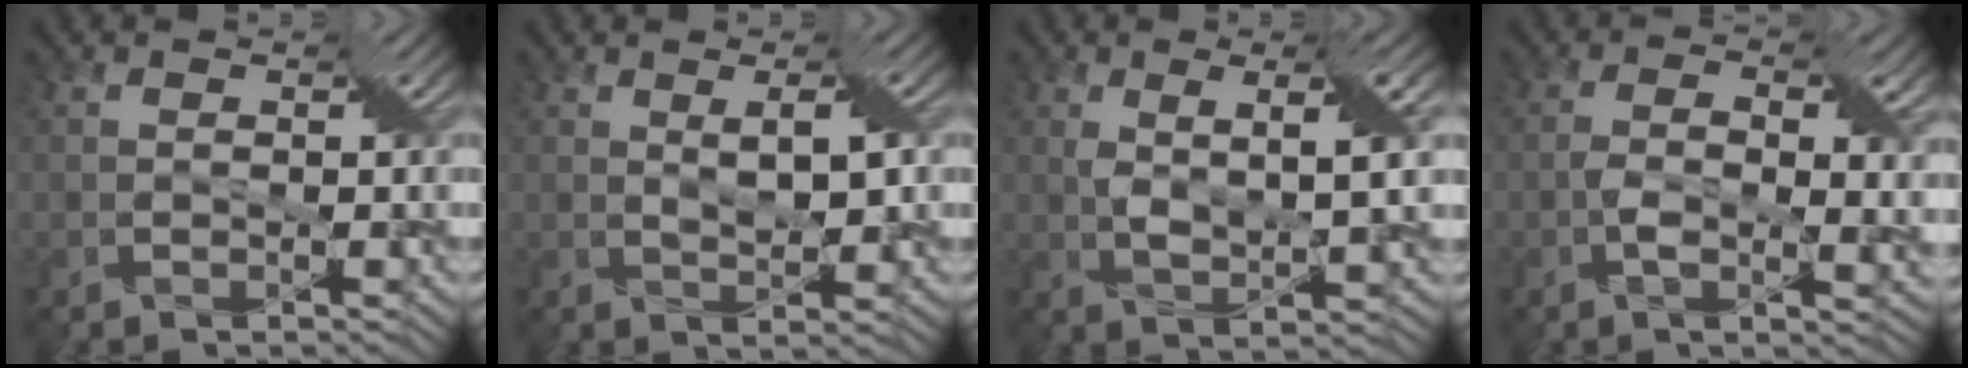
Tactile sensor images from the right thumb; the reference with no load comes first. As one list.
[{"total": 2.4, "force": [1.2, 0.4, 2.0], "torque": [-0.029, -0.007, 0.025]}, {"total": 4.4, "force": [1.8, 0.8, 4.0], "torque": [-0.074, 0.001, 0.033]}, {"total": 5.0, "force": [-0.1, 2.2, 4.5], "torque": [-0.081, -0.006, -0.005]}]